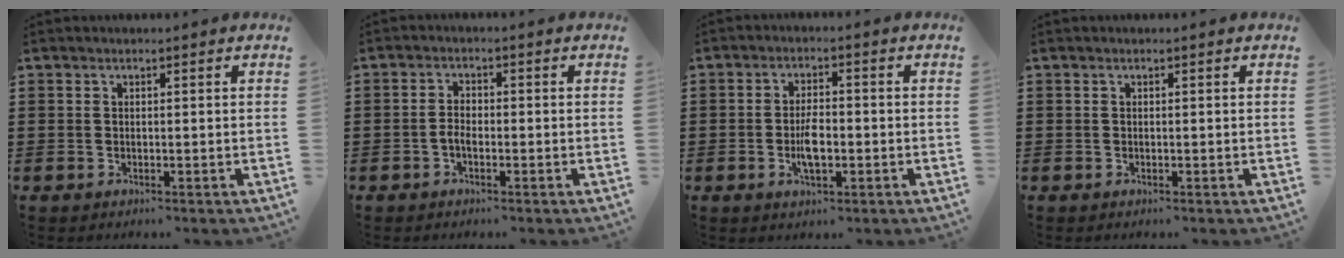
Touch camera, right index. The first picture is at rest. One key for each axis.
{"total": 1.9, "fx": -0.8, "fy": 0.7, "fz": 1.5, "tx": -0.039, "ty": -0.002, "tz": -0.018}
{"total": 4.5, "fx": -0.9, "fy": 1.8, "fz": 4.1, "tx": -0.085, "ty": 0.000, "tz": -0.020}
{"total": 0.0}